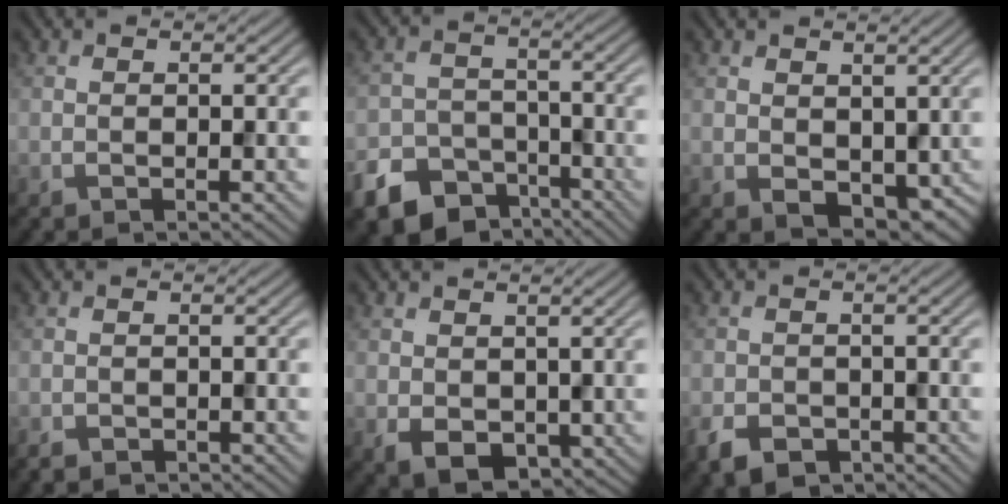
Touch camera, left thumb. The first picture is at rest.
{"total": 10.6, "force": [-7.4, 6.9, 3.2], "torque": [-0.074, -0.029, -0.124]}
{"total": 4.5, "force": [0.8, 3.1, 3.2], "torque": [-0.064, -0.015, 0.020]}
{"total": 1.0, "force": [-0.9, 0.4, 0.0], "torque": [-0.005, -0.004, -0.019]}
{"total": 3.7, "force": [0.1, 2.8, 2.4], "torque": [-0.064, -0.013, 0.008]}
{"total": 3.5, "force": [-2.2, 2.4, 1.4], "torque": [-0.041, -0.012, -0.045]}